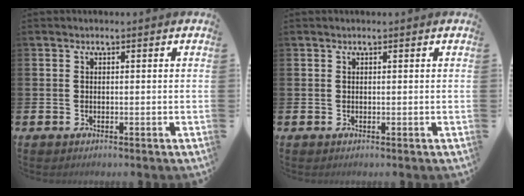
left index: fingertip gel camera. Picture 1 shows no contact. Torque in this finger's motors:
{"motor_torque": [0.80, -1.33, -0.01, 0.00]}